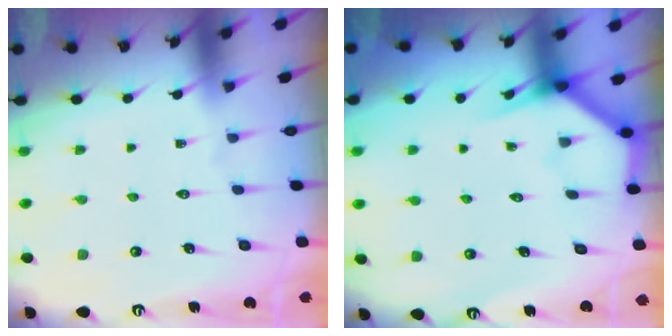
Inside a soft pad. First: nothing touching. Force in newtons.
{"total": 3.9, "press": 3.9, "slide": 0.3}